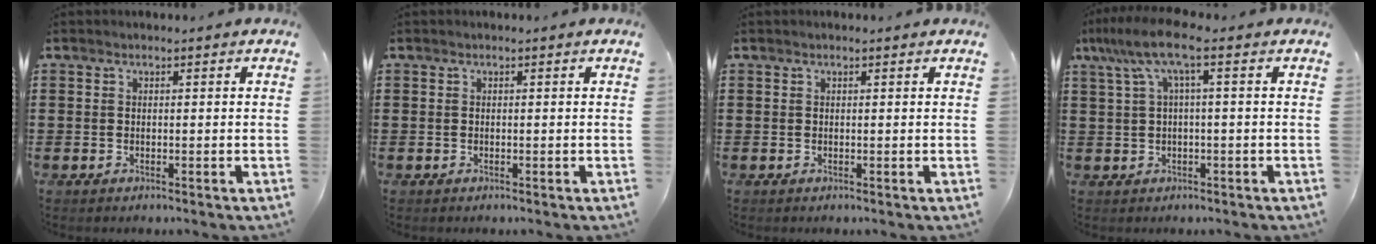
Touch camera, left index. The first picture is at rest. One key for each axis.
{"total": 0.0}
{"total": 0.0}
{"total": 6.6, "fx": 1.6, "fy": 0.9, "fz": 6.4, "tx": -0.139, "ty": -0.003, "tz": 0.021}